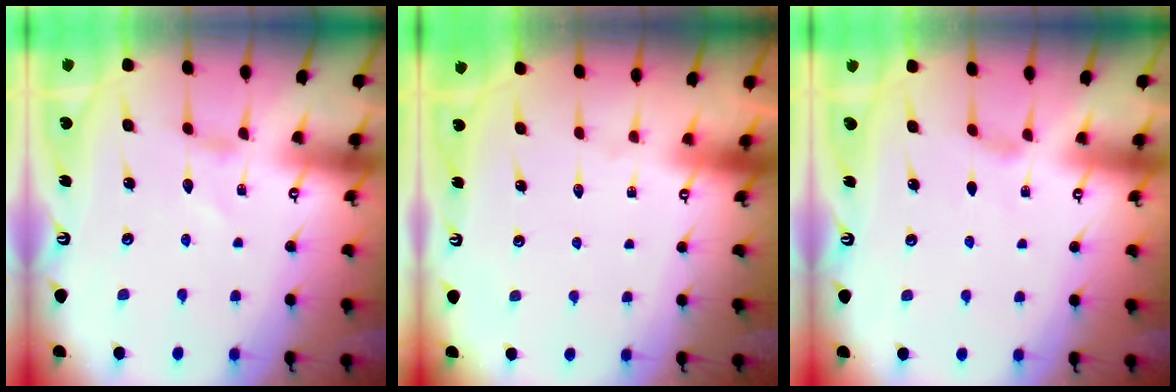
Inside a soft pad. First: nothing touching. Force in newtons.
{"total": 0.0}
{"total": 0.0}